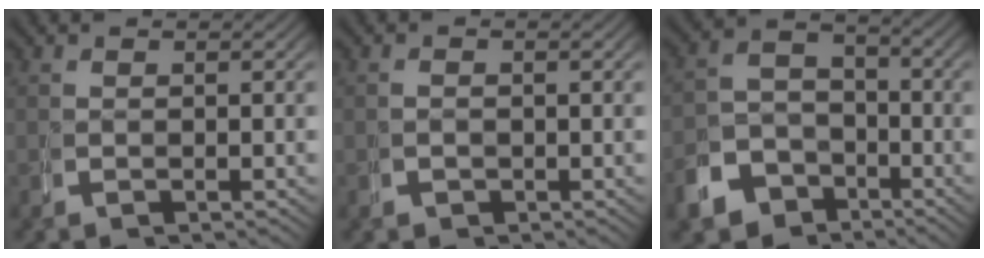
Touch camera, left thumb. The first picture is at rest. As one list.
[{"total": 0.7, "force": [-0.2, 0.1, -0.6], "torque": [0.016, 0.000, -0.004]}, {"total": 5.7, "force": [-3.0, 4.6, 1.5], "torque": [-0.012, -0.023, -0.046]}]